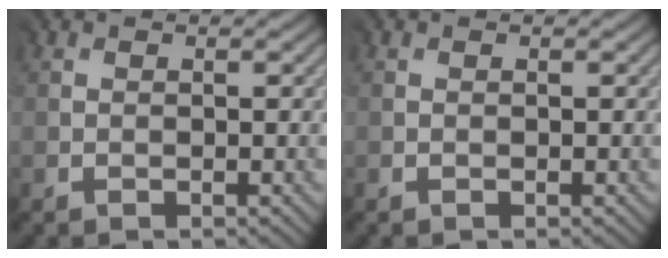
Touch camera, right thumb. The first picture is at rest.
{"total": 0.0}